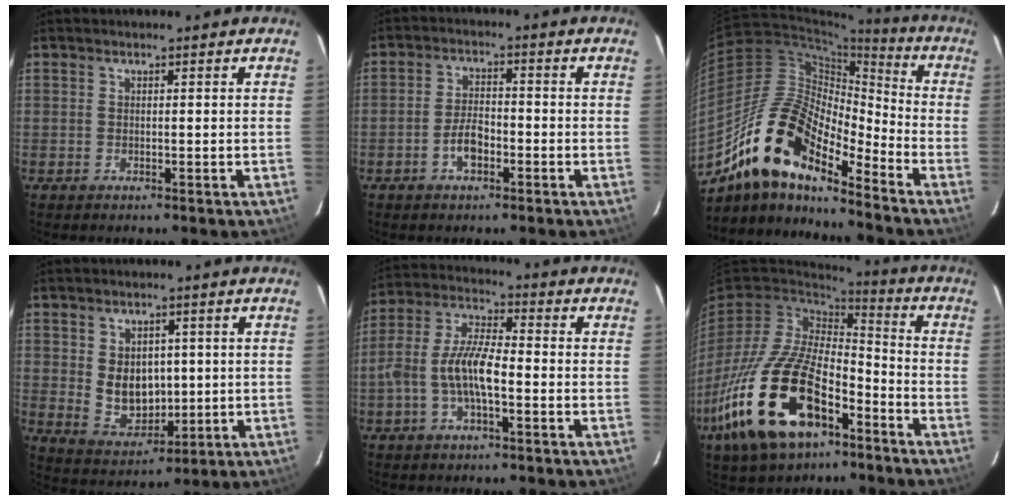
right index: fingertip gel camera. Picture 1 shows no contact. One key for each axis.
{"total": 4.7, "fx": -2.3, "fy": 2.3, "fz": 3.5, "tx": -0.072, "ty": 0.007, "tz": -0.040}
{"total": 17.8, "fx": -12.5, "fy": 6.0, "fz": 11.2, "tx": -0.196, "ty": -0.004, "tz": -0.250}
{"total": 8.5, "fx": 0.8, "fy": 6.5, "fz": 5.4, "tx": -0.100, "ty": -0.003, "tz": 0.038}
{"total": 9.4, "fx": -2.7, "fy": 3.2, "fz": 8.4, "tx": -0.181, "ty": 0.012, "tz": -0.053}
{"total": 24.2, "fx": -12.3, "fy": 12.4, "fz": 16.8, "tx": -0.358, "ty": -0.025, "tz": -0.213}